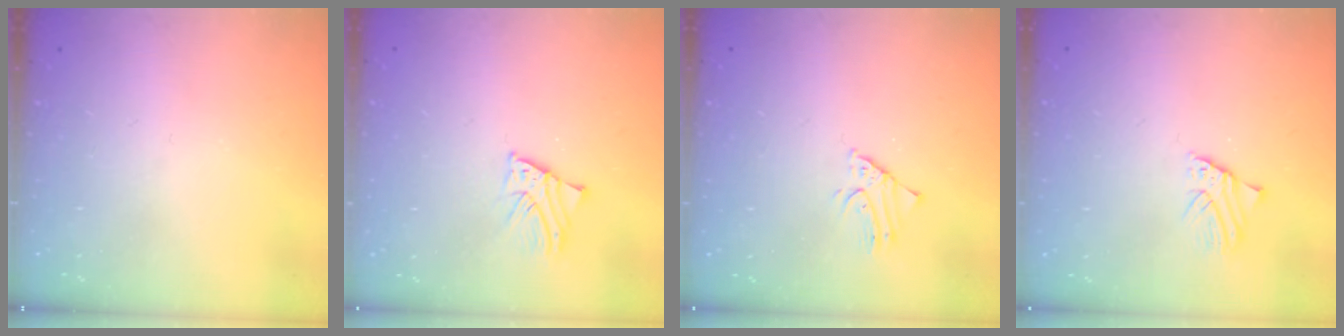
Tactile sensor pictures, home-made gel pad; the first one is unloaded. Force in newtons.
{"total": 2.3, "press": 2.3, "slide": 0.2}
{"total": 1.6, "press": 1.6, "slide": 0.1}
{"total": 1.8, "press": 1.8, "slide": 0.2}